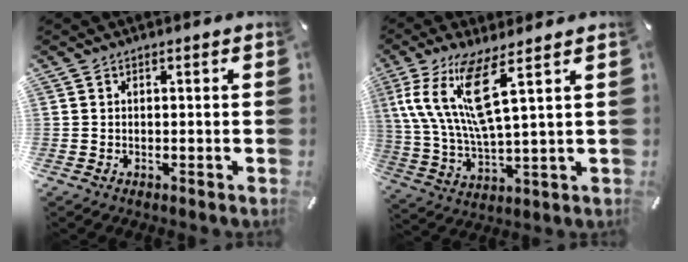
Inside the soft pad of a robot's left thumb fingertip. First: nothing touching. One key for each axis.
{"total": 14.3, "fx": 6.8, "fy": 2.9, "fz": 12.3, "tx": -0.274, "ty": -0.023, "tz": 0.113}